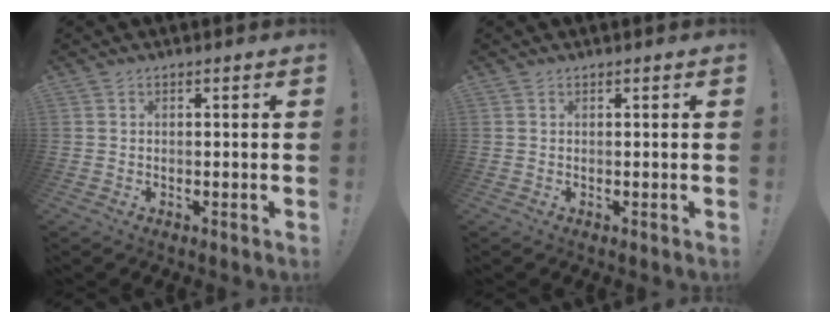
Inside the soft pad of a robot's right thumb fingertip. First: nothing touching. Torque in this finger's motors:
{"motor_torque": [0.06, 0.00, 0.38, -0.06, -0.05]}